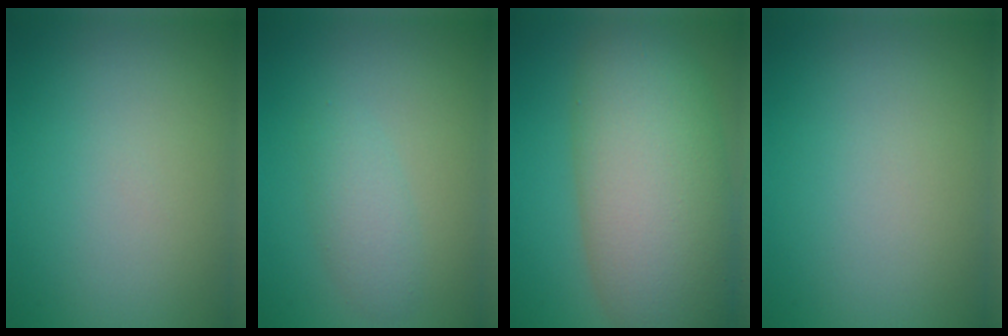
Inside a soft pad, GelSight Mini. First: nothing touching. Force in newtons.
{"total": 2.2, "press": 2.2, "slide": 0.1}
{"total": 11.6, "press": 11.6, "slide": 0.8}
{"total": 0.0}